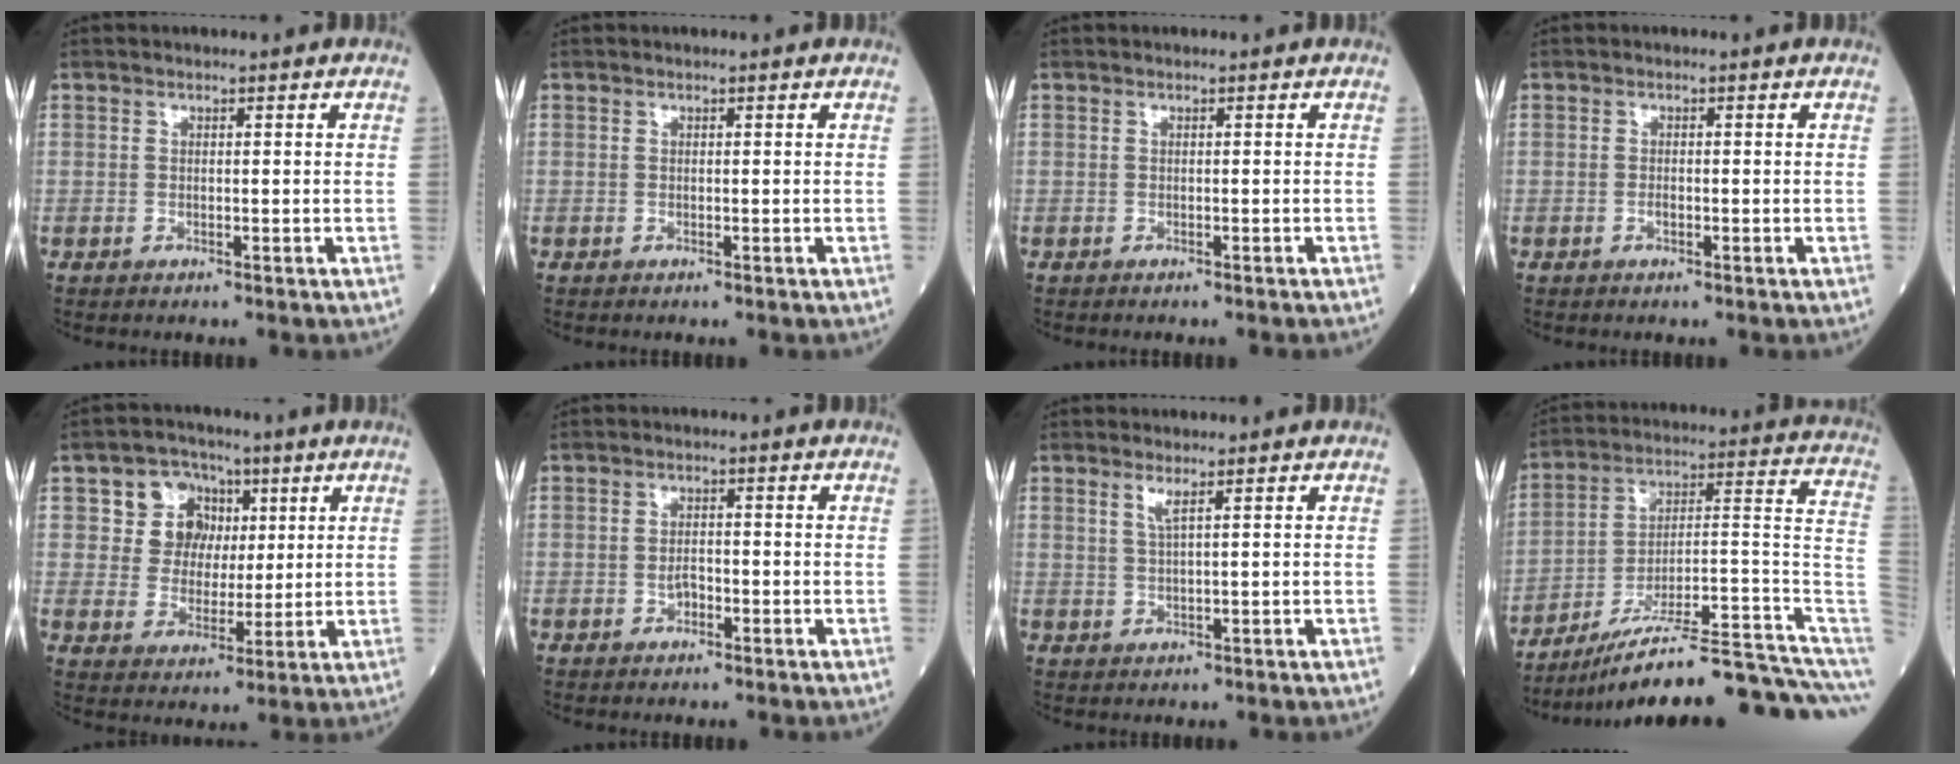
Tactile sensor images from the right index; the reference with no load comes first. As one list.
[{"total": 0.0}, {"total": 1.5, "force": [-1.4, -0.1, 0.5], "torque": [-0.006, 0.002, -0.018]}, {"total": 0.8, "force": [-0.3, 0.3, 0.7], "torque": [-0.013, 0.001, -0.005]}, {"total": 8.2, "force": [3.0, 7.2, 2.3], "torque": [-0.037, 0.027, 0.056]}, {"total": 1.7, "force": [-0.7, 1.0, 1.2], "torque": [-0.016, 0.005, -0.010]}, {"total": 1.8, "force": [1.0, -0.3, 1.5], "torque": [-0.034, -0.005, 0.021]}, {"total": 23.5, "force": [-18.5, 0.7, 14.6], "torque": [-0.126, 0.039, -0.283]}]